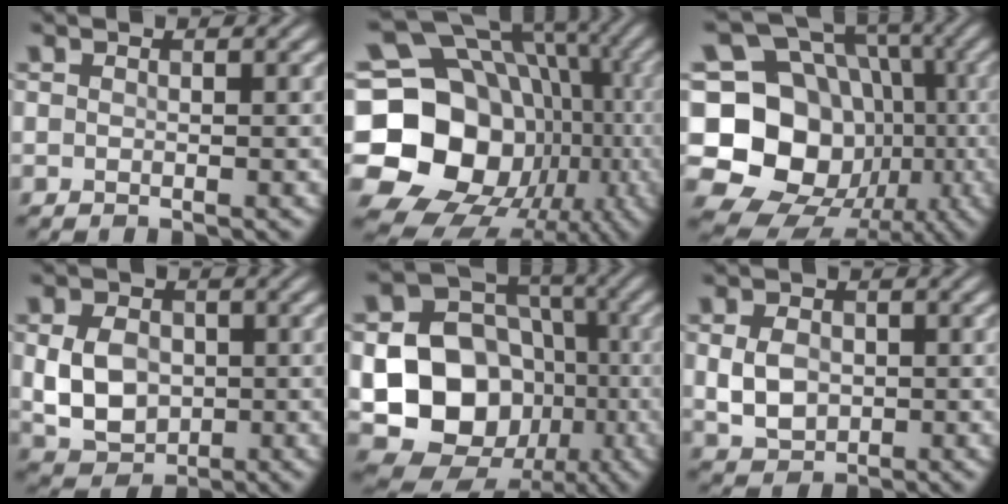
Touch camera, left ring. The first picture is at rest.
{"total": 20.3, "force": [-2.6, 17.4, 10.1], "torque": [-0.169, -0.003, -0.059]}
{"total": 18.2, "force": [-2.4, 15.8, 8.7], "torque": [-0.171, 0.010, -0.048]}
{"total": 5.6, "force": [-0.2, 4.2, 3.7], "torque": [-0.080, -0.005, -0.003]}
{"total": 16.3, "force": [-3.1, 13.9, 7.9], "torque": [-0.150, -0.018, -0.067]}
{"total": 3.6, "force": [0.0, 2.8, 2.3], "torque": [-0.053, -0.003, -0.001]}